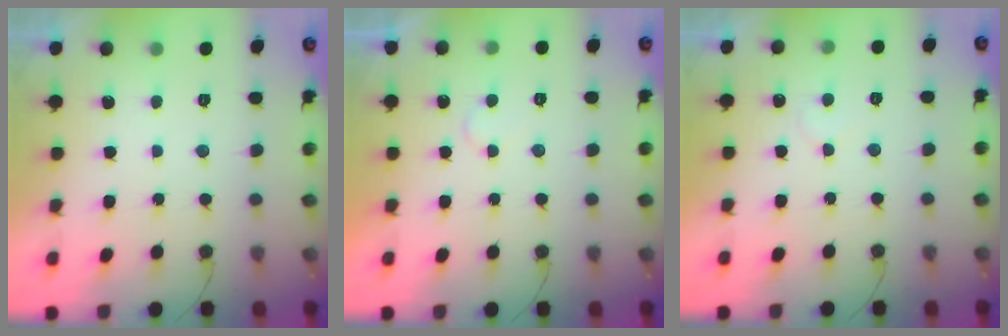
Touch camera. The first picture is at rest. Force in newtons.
{"total": 4.1, "press": 4.1, "slide": 0.2}
{"total": 3.6, "press": 3.6, "slide": 0.3}